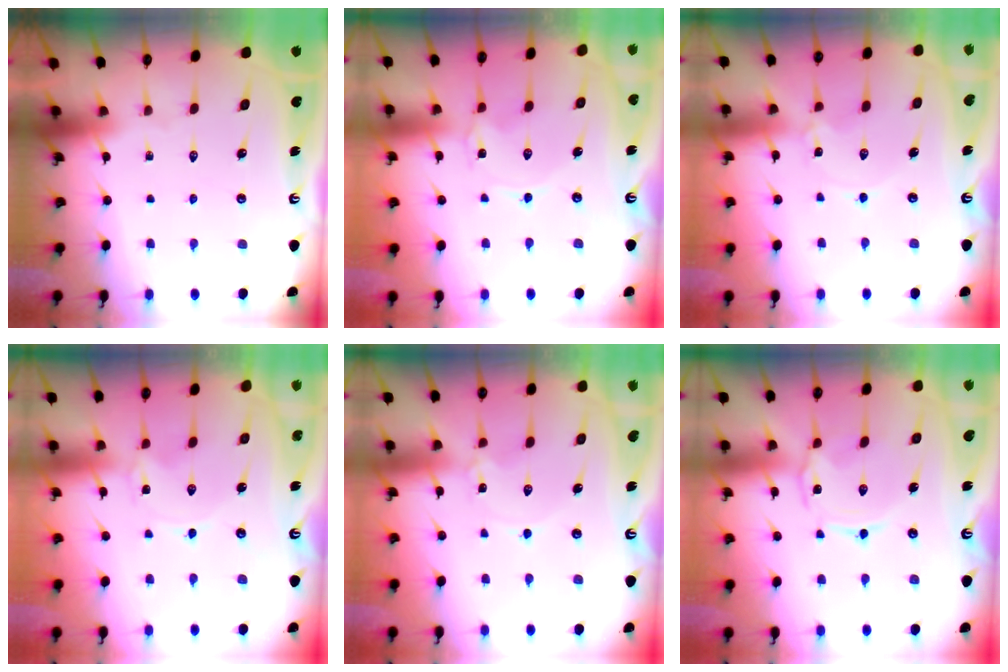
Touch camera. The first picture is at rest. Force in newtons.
{"total": 0.8, "press": 0.8, "slide": 0.1}
{"total": 1.1, "press": 1.1, "slide": 0.1}
{"total": 0.0}
{"total": 1.1, "press": 1.1, "slide": 0.1}
{"total": 1.5, "press": 1.5, "slide": 0.4}